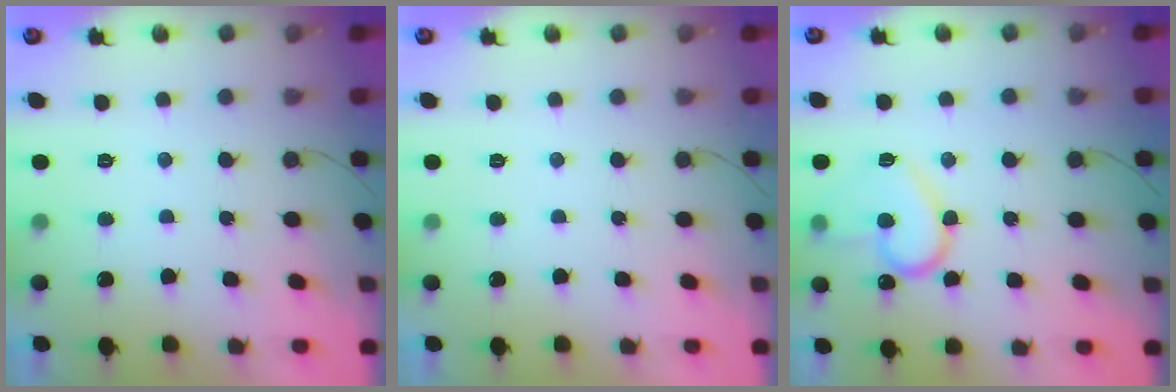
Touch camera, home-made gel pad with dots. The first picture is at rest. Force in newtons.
{"total": 0.0}
{"total": 15.2, "press": 15.2, "slide": 1.3}